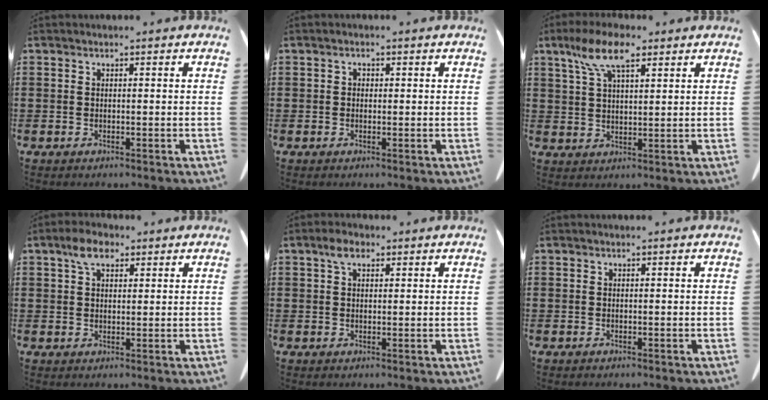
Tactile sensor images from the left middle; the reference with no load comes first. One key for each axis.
{"total": 0.8, "fx": 0.0, "fy": 0.6, "fz": 0.4, "tx": -0.010, "ty": 0.004, "tz": -0.001}
{"total": 8.0, "fx": 4.9, "fy": 2.7, "fz": 5.7, "tx": -0.125, "ty": 0.007, "tz": 0.088}
{"total": 4.6, "fx": 2.8, "fy": 2.2, "fz": 2.9, "tx": -0.057, "ty": 0.007, "tz": 0.048}
{"total": 3.1, "fx": 1.7, "fy": 1.6, "fz": 2.1, "tx": -0.047, "ty": 0.009, "tz": 0.029}
{"total": 0.0}